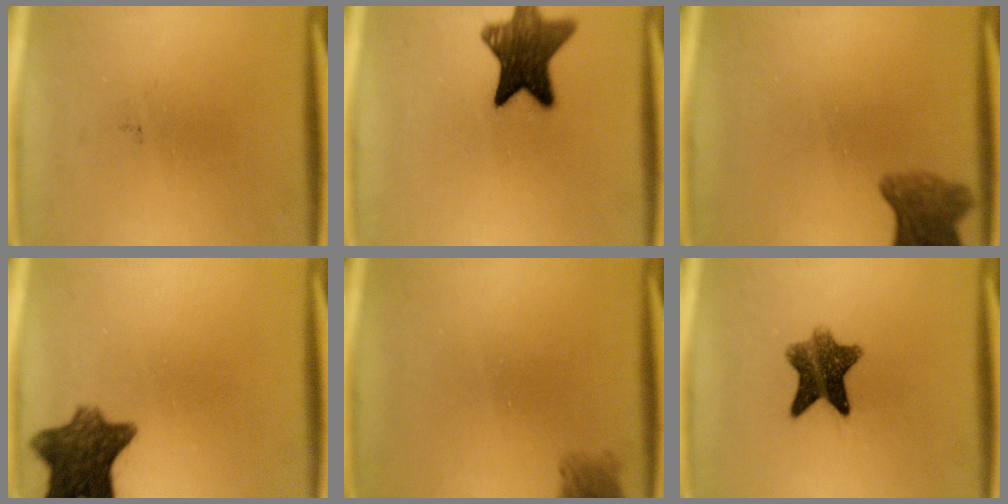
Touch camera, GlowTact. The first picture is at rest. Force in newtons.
{"total": 11.8}
{"total": 5.9}
{"total": 9.7}
{"total": 2.1}
{"total": 8.1}